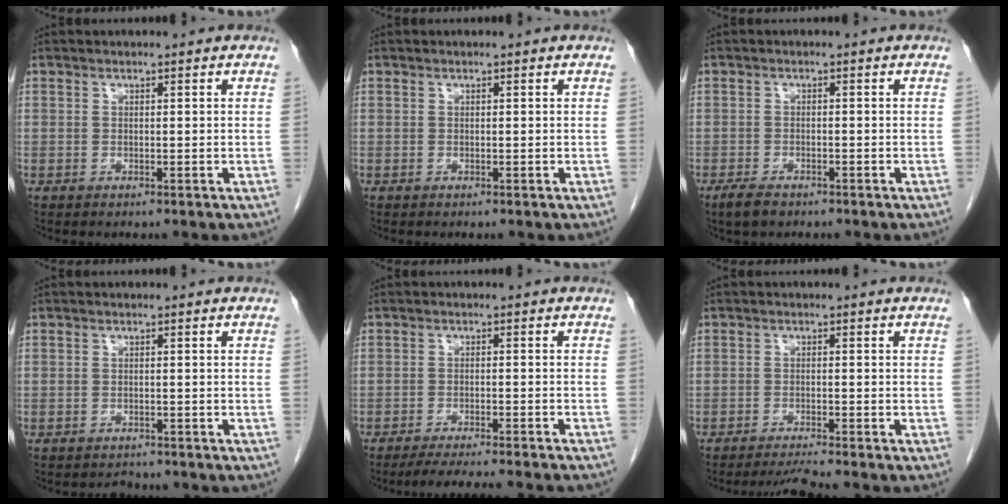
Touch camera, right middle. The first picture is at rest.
{"total": 0.0}
{"total": 2.7, "force": [-2.1, 0.9, 1.5], "torque": [-0.040, -0.006, -0.032]}
{"total": 1.2, "force": [-1.2, 0.3, -0.2], "torque": [-0.005, -0.006, -0.016]}
{"total": 12.7, "force": [-11.4, 0.4, 5.6], "torque": [-0.073, -0.020, -0.149]}
{"total": 2.8, "force": [-2.4, -1.4, 0.4], "torque": [-0.019, -0.018, -0.043]}